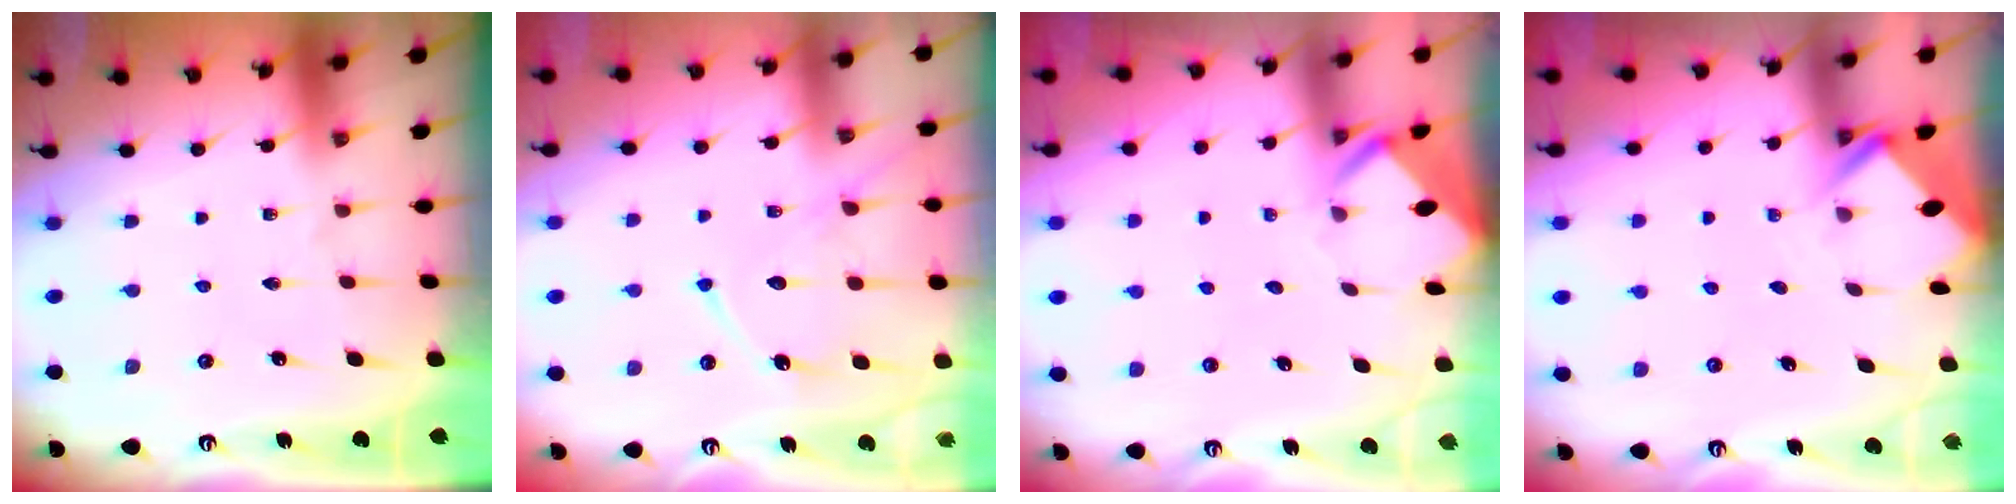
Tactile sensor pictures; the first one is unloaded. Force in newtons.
{"total": 12.3, "press": 12.2, "slide": 1.1}
{"total": 3.1, "press": 3.1, "slide": 0.1}
{"total": 2.7, "press": 2.7, "slide": 0.2}